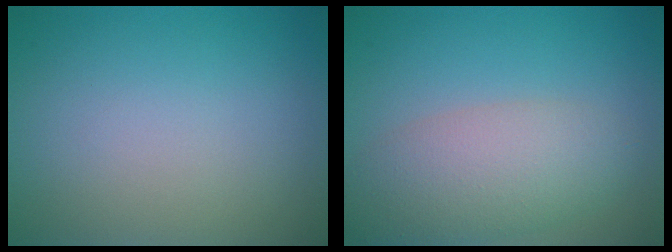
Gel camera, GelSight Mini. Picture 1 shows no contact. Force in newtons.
{"total": 5.4, "press": 5.4, "slide": 0.3}